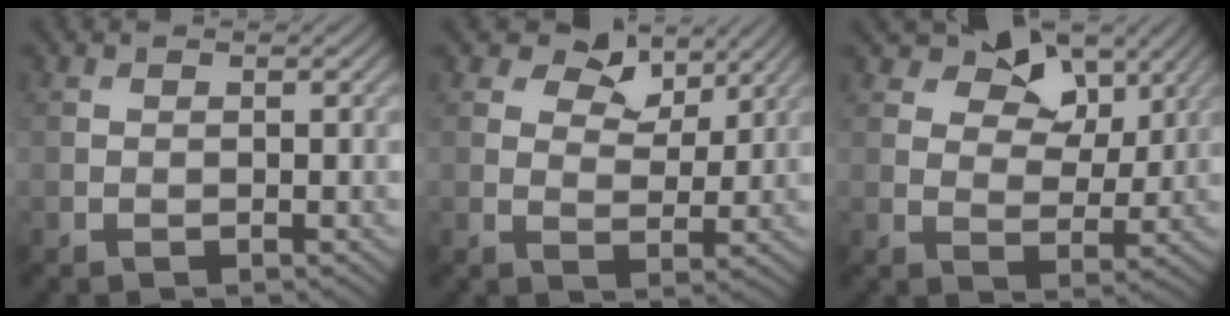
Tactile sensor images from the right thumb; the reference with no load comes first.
{"total": 6.4, "force": [4.0, 3.7, 3.3], "torque": [-0.048, -0.001, 0.062]}
{"total": 8.2, "force": [5.2, 4.8, 4.2], "torque": [-0.072, 0.000, 0.083]}